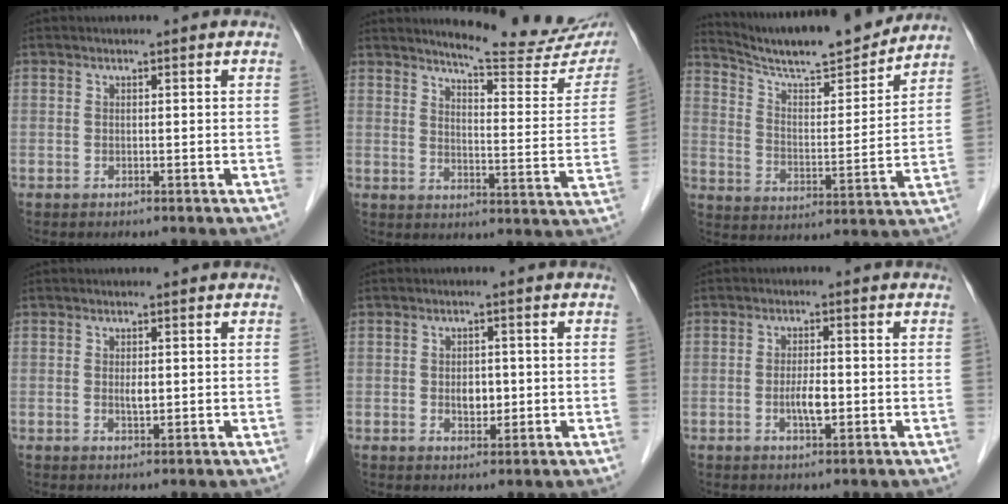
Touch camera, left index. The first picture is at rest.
{"total": 17.6, "force": [15.8, 2.0, 7.5], "torque": [-0.093, -0.066, 0.184]}
{"total": 17.0, "force": [15.8, 1.0, 6.2], "torque": [-0.108, -0.010, 0.247]}
{"total": 1.3, "force": [0.3, 0.5, 1.2], "torque": [-0.023, -0.003, 0.005]}
{"total": 2.8, "force": [-0.2, 1.9, 2.1], "torque": [-0.033, 0.001, 0.002]}
{"total": 3.1, "force": [-0.7, 0.8, 2.9], "torque": [-0.056, 0.000, -0.010]}